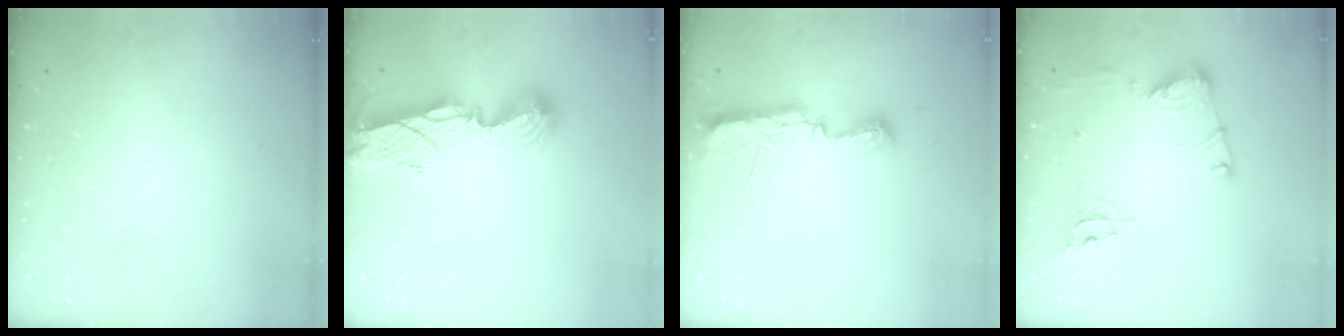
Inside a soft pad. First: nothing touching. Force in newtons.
{"total": 9.7, "press": 9.7, "slide": 0.9}
{"total": 8.1, "press": 8.1, "slide": 1.0}
{"total": 15.3, "press": 15.2, "slide": 1.4}